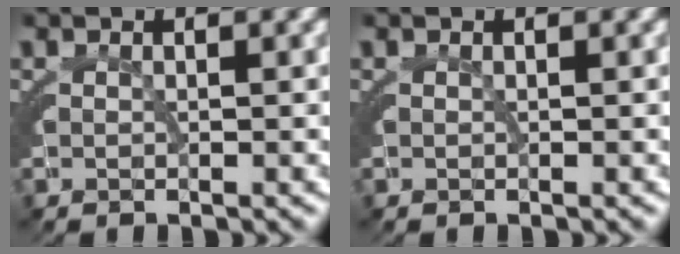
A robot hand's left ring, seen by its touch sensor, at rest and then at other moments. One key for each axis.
{"total": 0.0}